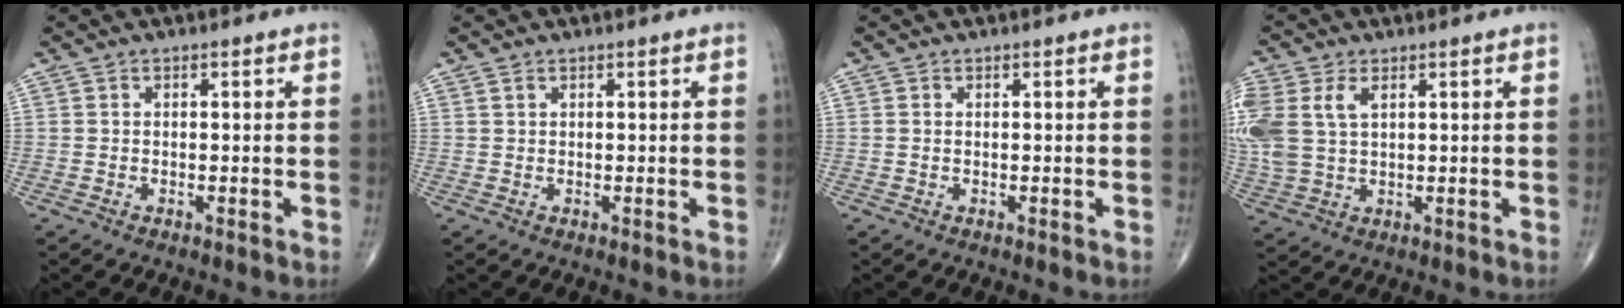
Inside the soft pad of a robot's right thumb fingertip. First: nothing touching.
{"total": 0.5, "force": [0.4, 0.3, 0.2], "torque": [-0.004, 0.001, 0.008]}
{"total": 0.0}
{"total": 11.3, "force": [3.1, 7.0, 8.2], "torque": [-0.219, 0.008, 0.071]}